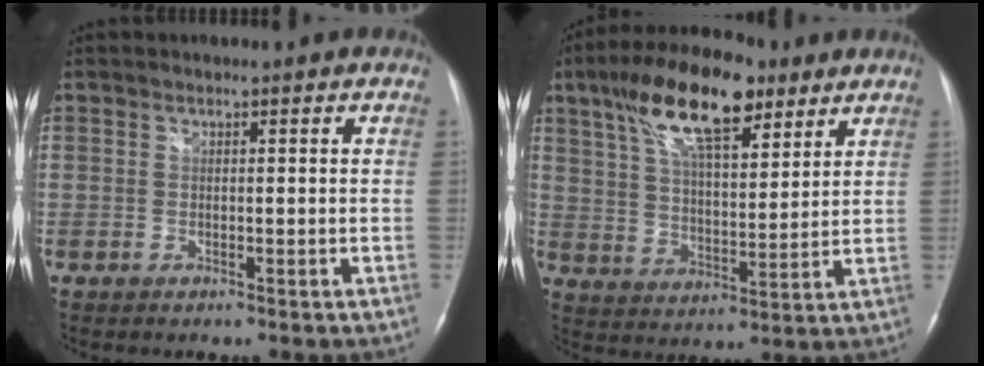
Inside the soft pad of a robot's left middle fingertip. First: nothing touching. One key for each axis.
{"total": 16.7, "fx": 9.9, "fy": 5.7, "fz": 12.1, "tx": -0.225, "ty": 0.029, "tz": 0.179}